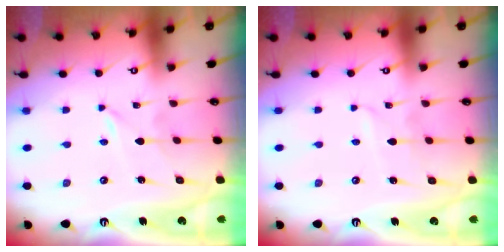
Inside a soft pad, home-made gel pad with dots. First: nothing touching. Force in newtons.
{"total": 3.0, "press": 3.0, "slide": 0.3}